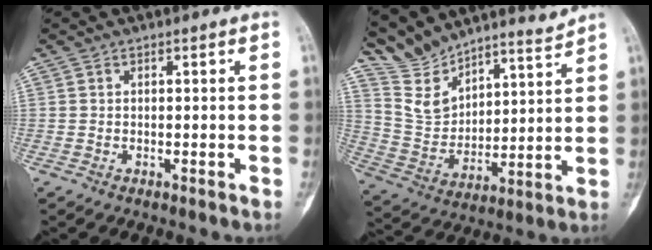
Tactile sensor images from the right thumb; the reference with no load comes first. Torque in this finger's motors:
{"motor_torque": [-0.58, 0.58, -0.08, 1.01, -0.02]}